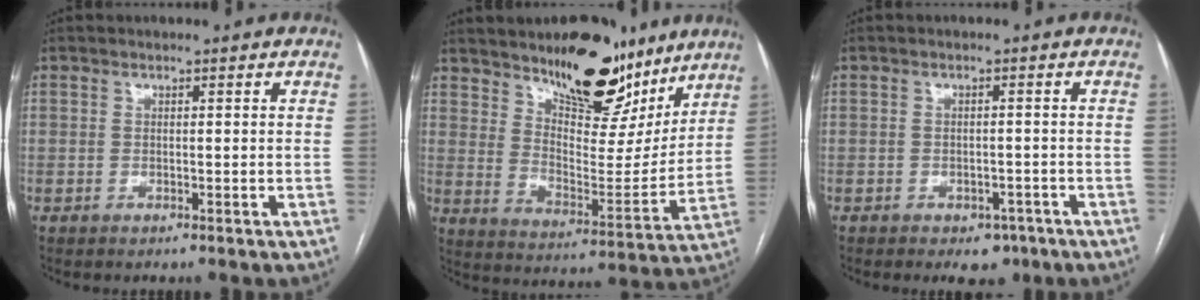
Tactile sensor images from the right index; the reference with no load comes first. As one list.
[{"total": 17.5, "force": [13.1, 6.2, 9.9], "torque": [-0.135, -0.024, 0.206]}, {"total": 3.8, "force": [-2.5, 2.2, 1.9], "torque": [-0.020, 0.002, -0.024]}]